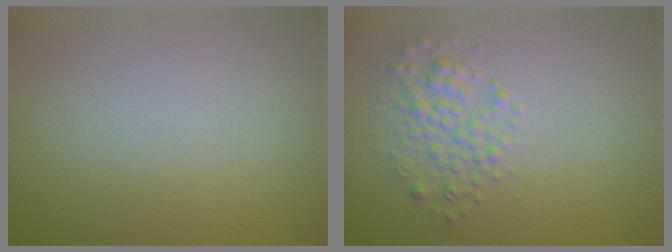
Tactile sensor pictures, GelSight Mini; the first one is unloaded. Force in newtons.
{"total": 2.6, "press": 2.6, "slide": 0.0}